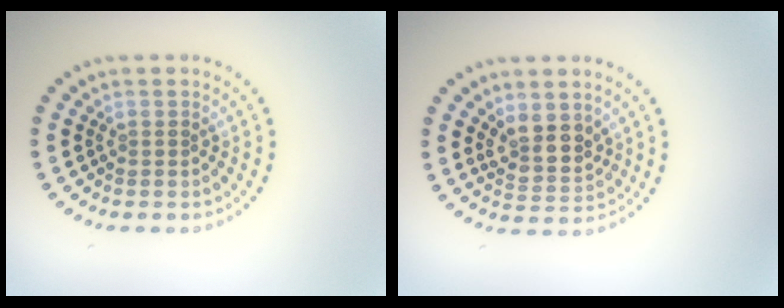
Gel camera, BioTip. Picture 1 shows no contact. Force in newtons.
{"total": 3.1, "press": 2.6, "slide": 1.6}